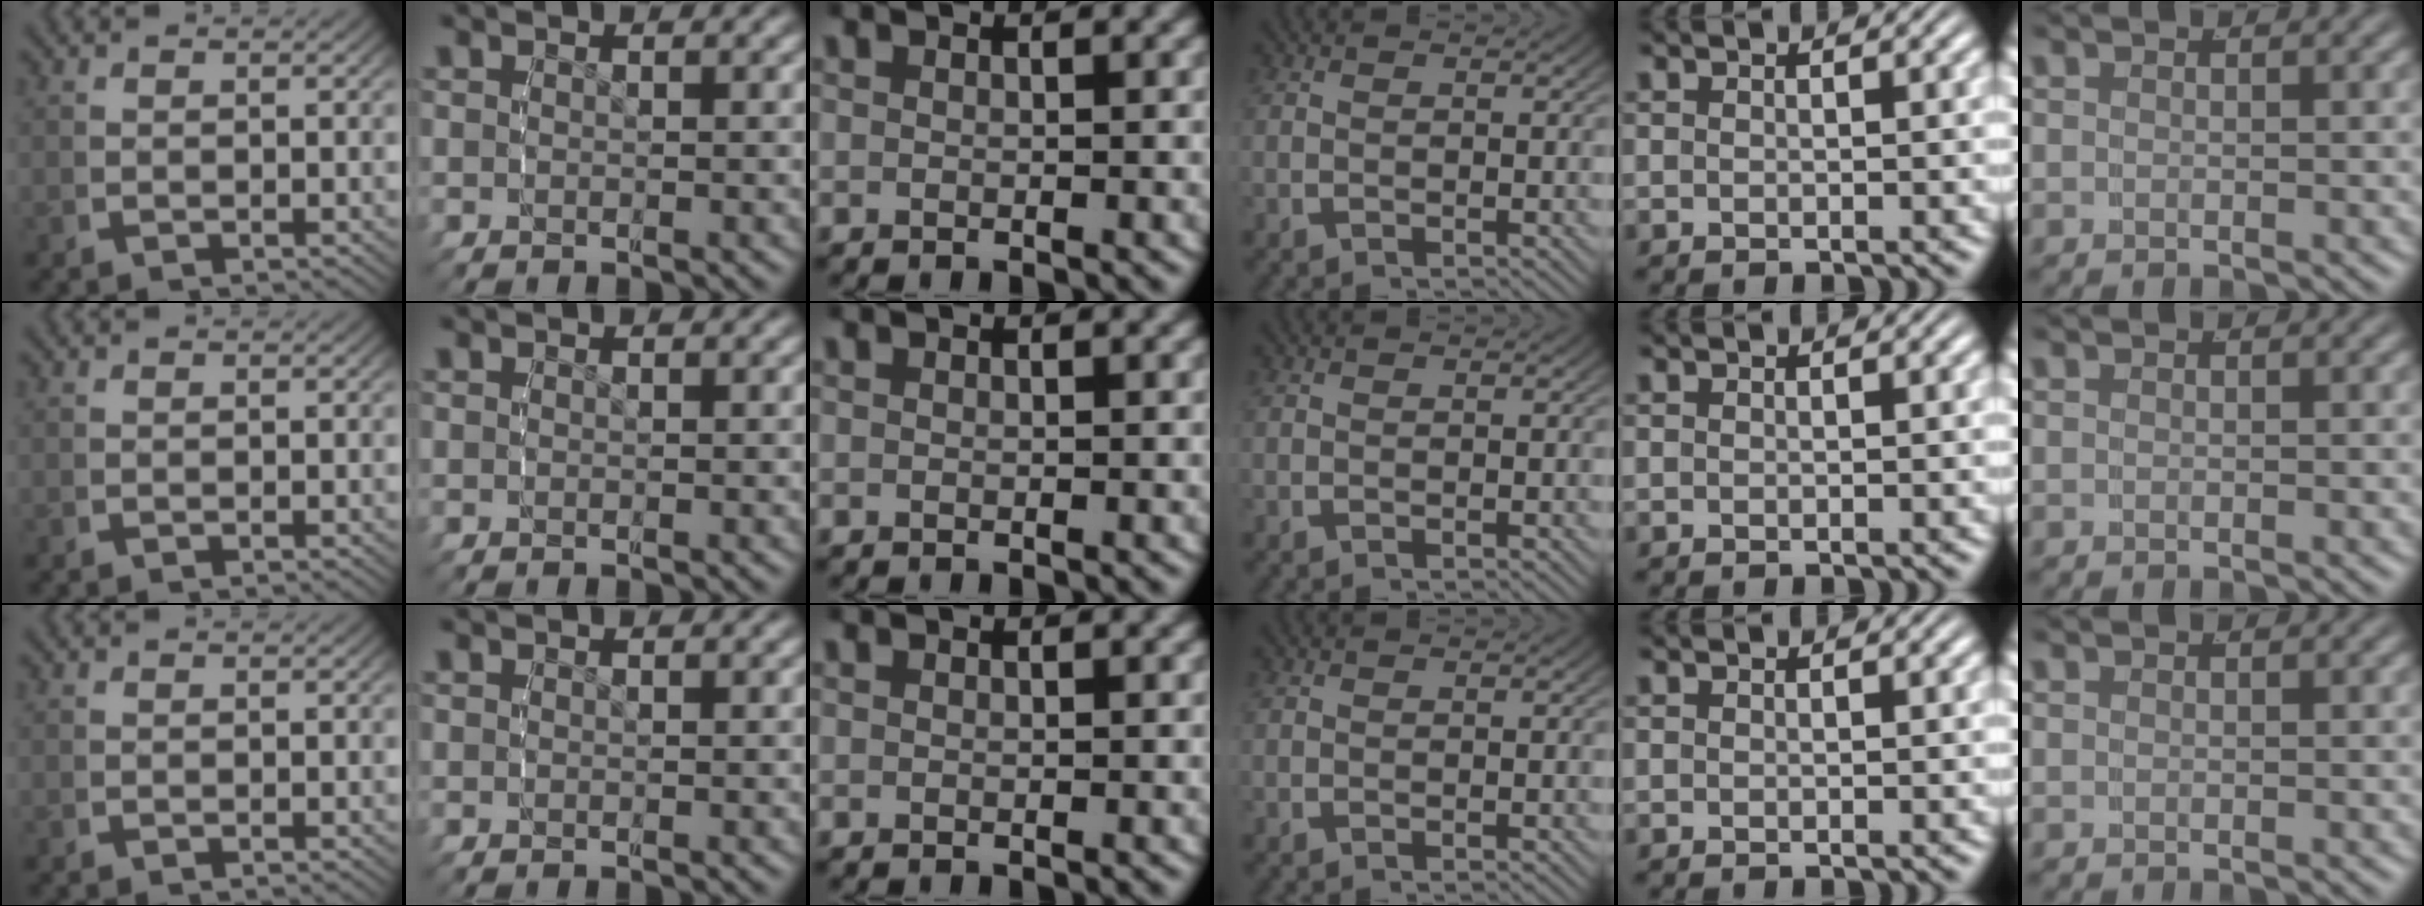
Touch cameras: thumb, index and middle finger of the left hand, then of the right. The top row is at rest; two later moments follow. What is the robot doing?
{"motion": "reach", "object": "paper towel"}